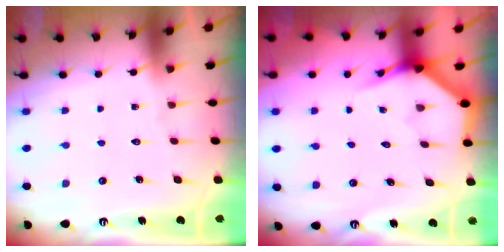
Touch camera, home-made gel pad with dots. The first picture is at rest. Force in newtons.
{"total": 3.9, "press": 3.9, "slide": 0.2}